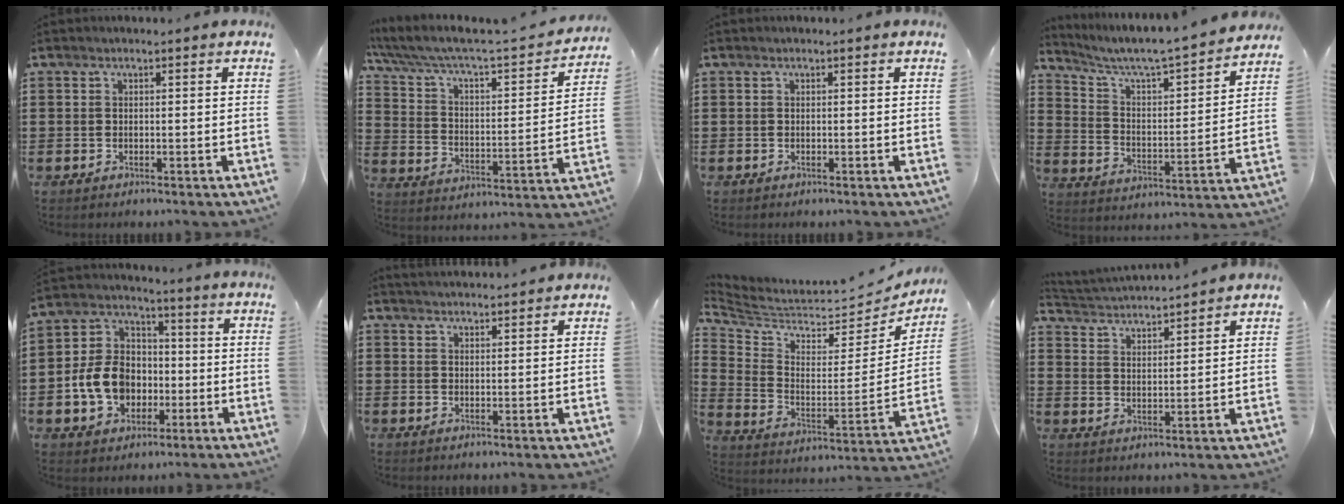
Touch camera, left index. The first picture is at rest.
{"total": 4.5, "force": [3.6, 0.9, 2.6], "torque": [-0.072, -0.039, 0.051]}
{"total": 0.0}
{"total": 4.8, "force": [4.3, -0.1, 2.1], "torque": [-0.064, -0.044, 0.061]}
{"total": 9.6, "force": [-2.4, 7.8, 5.0], "torque": [-0.140, 0.020, -0.048]}
{"total": 2.2, "force": [2.2, -0.3, -0.1], "torque": [-0.004, -0.005, 0.042]}
{"total": 3.7, "force": [3.4, 1.4, 0.8], "torque": [-0.045, -0.050, 0.054]}
{"total": 3.2, "force": [3.2, -0.2, 0.0], "torque": [-0.019, -0.021, 0.053]}